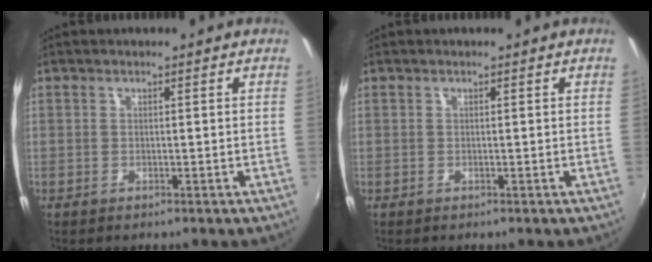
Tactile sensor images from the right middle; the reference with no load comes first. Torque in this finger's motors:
{"motor_torque": [0.00, 0.00, 0.00, 0.00]}